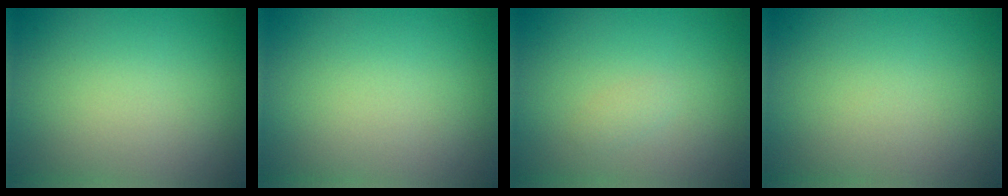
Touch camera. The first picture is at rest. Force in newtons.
{"total": 0.0}
{"total": 0.7, "press": 0.7, "slide": 0.0}
{"total": 0.0}